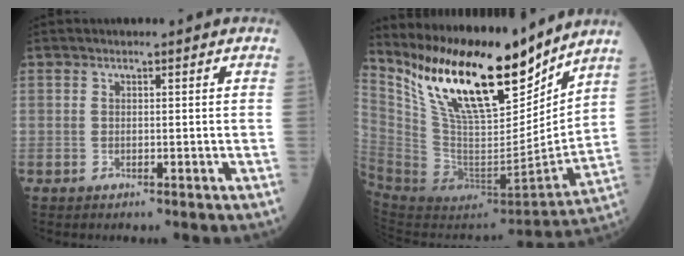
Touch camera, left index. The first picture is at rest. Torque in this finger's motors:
{"motor_torque": [1.13, -1.01, 1.05, 0.21]}